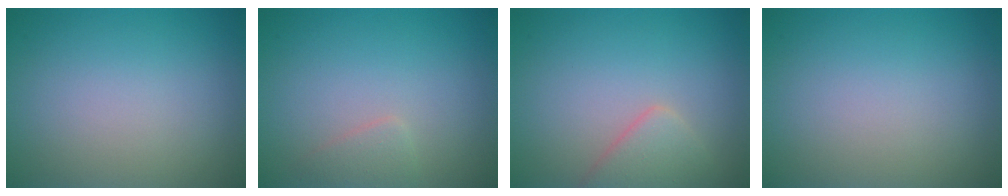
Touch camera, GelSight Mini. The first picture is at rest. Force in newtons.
{"total": 1.2, "press": 1.2, "slide": 0.1}
{"total": 2.6, "press": 2.6, "slide": 0.2}
{"total": 0.0}